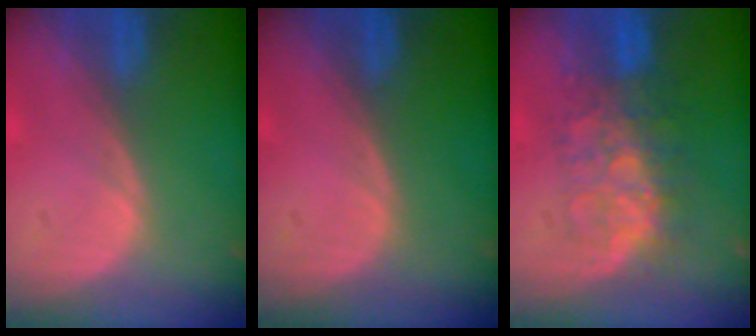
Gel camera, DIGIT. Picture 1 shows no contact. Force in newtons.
{"total": 0.0}
{"total": 7.9, "press": 7.7, "slide": 2.0}